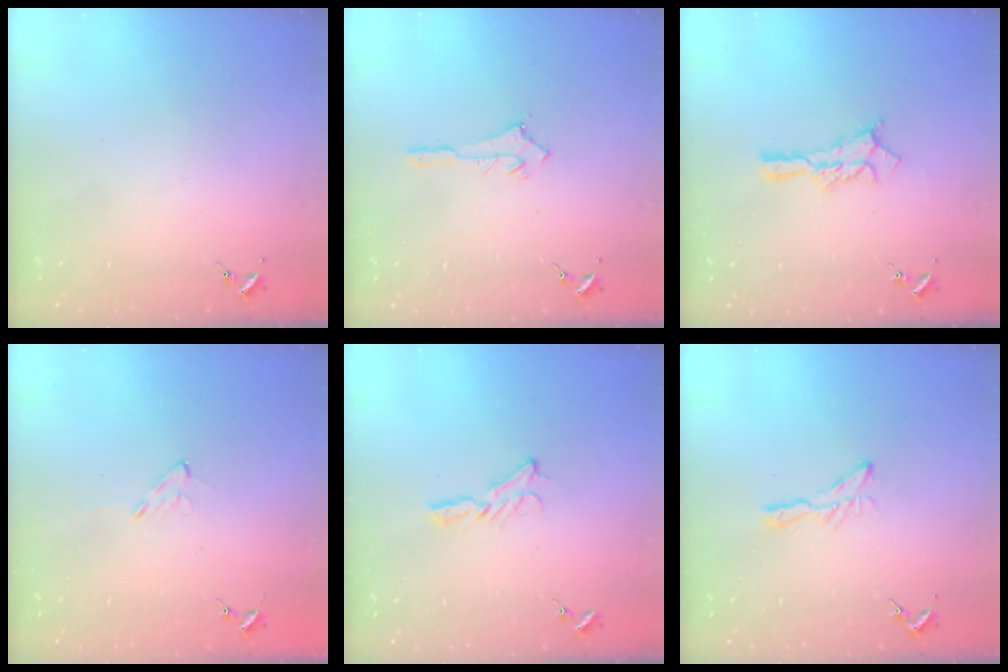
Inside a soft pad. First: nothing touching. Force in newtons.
{"total": 2.5, "press": 2.5, "slide": 0.2}
{"total": 11.2, "press": 11.1, "slide": 0.7}
{"total": 4.9, "press": 4.9, "slide": 0.6}
{"total": 6.4, "press": 6.4, "slide": 0.1}
{"total": 6.1, "press": 6.1, "slide": 0.3}